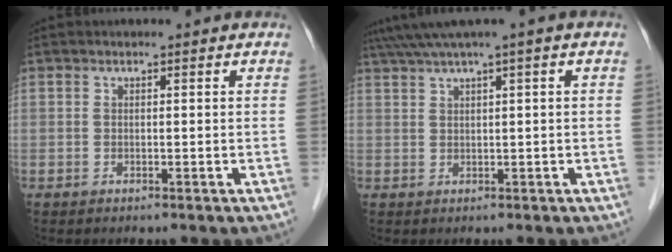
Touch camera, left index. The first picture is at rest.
{"total": 4.1, "force": [2.4, -0.8, 3.2], "torque": [-0.070, 0.024, 0.049]}